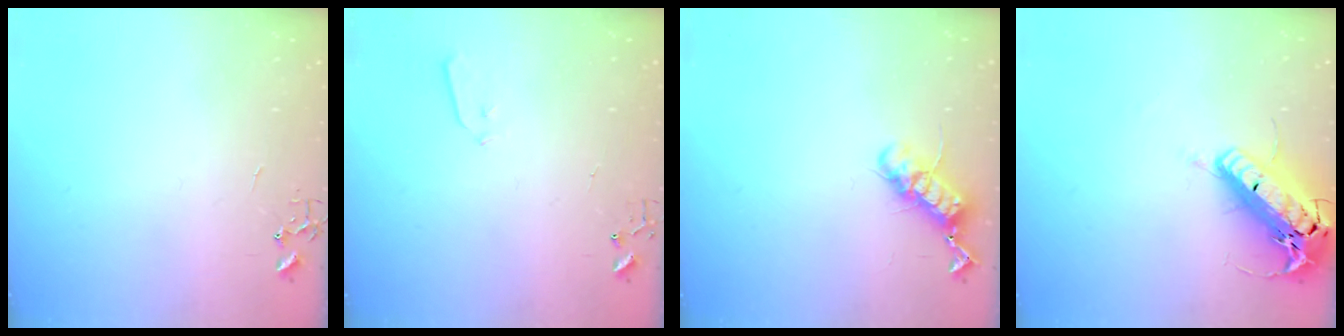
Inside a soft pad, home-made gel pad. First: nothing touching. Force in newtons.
{"total": 3.6, "press": 3.6, "slide": 0.6}
{"total": 11.8, "press": 11.7, "slide": 1.4}
{"total": 22.0, "press": 21.5, "slide": 4.5}